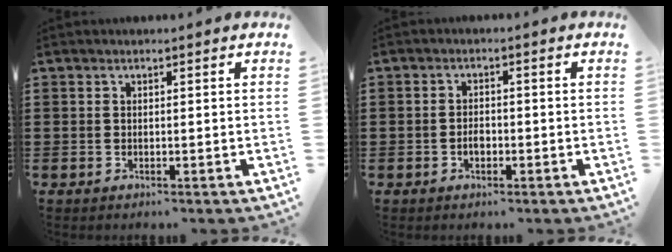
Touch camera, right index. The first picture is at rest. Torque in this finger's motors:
{"motor_torque": [2.08, 0.06, 0.09, -0.02]}